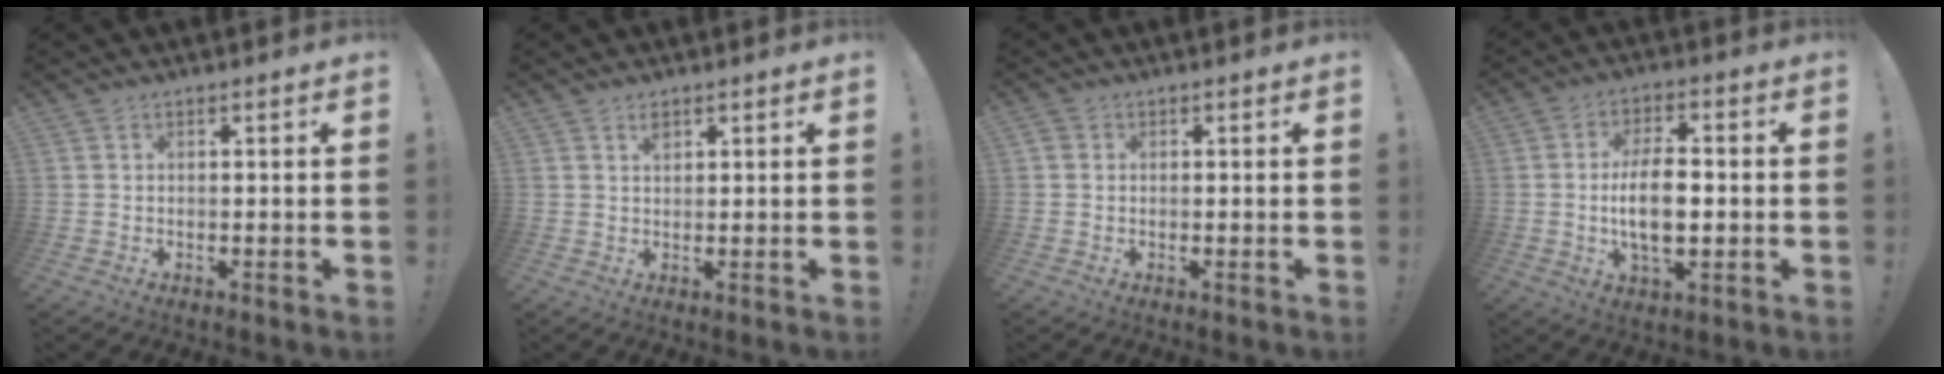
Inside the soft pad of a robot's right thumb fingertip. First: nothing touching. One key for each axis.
{"total": 1.7, "fx": 1.2, "fy": 0.9, "fz": 0.9, "tx": 0.004, "ty": -0.010, "tz": 0.018}
{"total": 1.1, "fx": 0.3, "fy": 1.0, "fz": 0.3, "tx": -0.007, "ty": 0.004, "tz": 0.005}
{"total": 11.3, "fx": -1.1, "fy": 5.4, "fz": 9.9, "tx": -0.177, "ty": -0.003, "tz": -0.025}